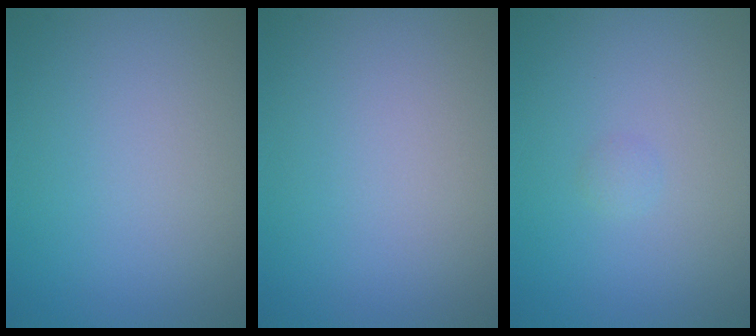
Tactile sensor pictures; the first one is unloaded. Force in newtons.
{"total": 0.0}
{"total": 0.5, "press": 0.5, "slide": 0.0}